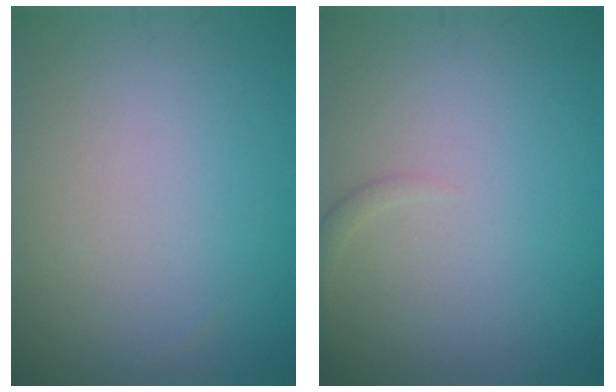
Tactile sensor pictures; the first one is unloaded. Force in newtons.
{"total": 0.8, "press": 0.8, "slide": 0.1}